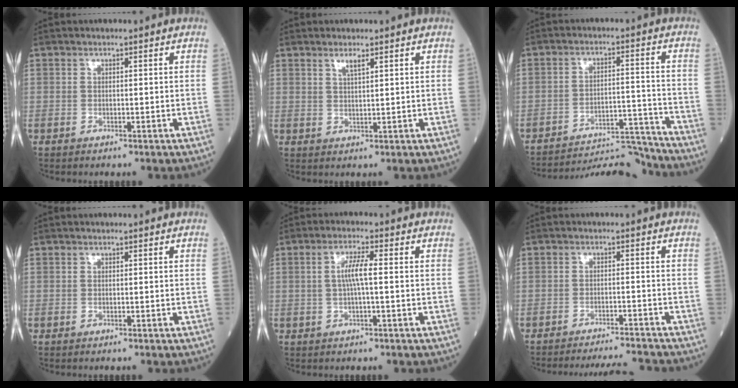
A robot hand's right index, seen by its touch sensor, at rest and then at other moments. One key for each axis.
{"total": 1.8, "fx": 1.3, "fy": 0.1, "fz": 1.3, "tx": -0.028, "ty": 0.000, "tz": 0.025}
{"total": 13.2, "fx": -13.1, "fy": -1.0, "fz": 0.4, "tx": -0.004, "ty": 0.015, "tz": -0.200}
{"total": 0.0}
{"total": 4.0, "fx": 0.1, "fy": 0.1, "fz": 4.0, "tx": -0.079, "ty": 0.006, "tz": 0.003}
{"total": 8.1, "fx": -8.0, "fy": -0.7, "fz": 1.1, "tx": -0.017, "ty": -0.004, "tz": -0.120}